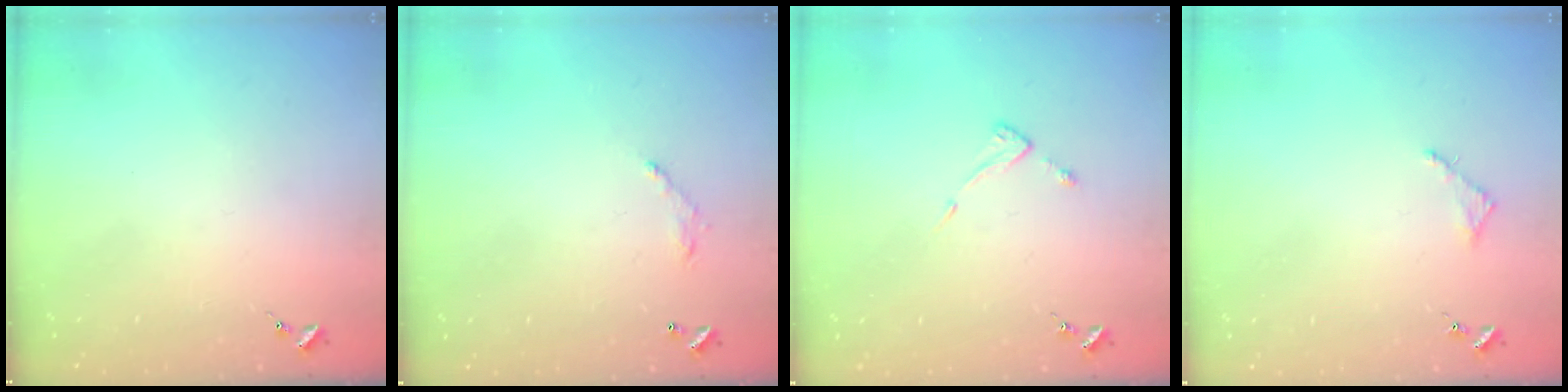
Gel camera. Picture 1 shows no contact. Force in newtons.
{"total": 6.2, "press": 6.2, "slide": 0.4}
{"total": 3.9, "press": 3.8, "slide": 0.4}
{"total": 2.8, "press": 2.7, "slide": 0.3}